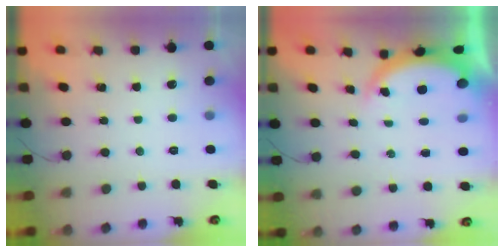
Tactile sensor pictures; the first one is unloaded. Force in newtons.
{"total": 4.3, "press": 4.3, "slide": 0.3}